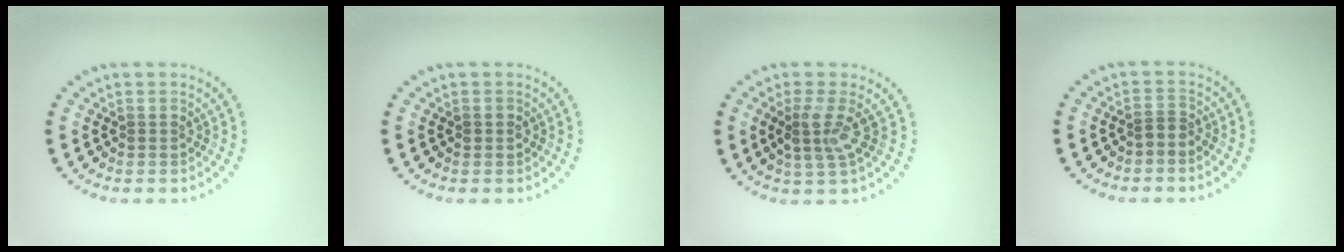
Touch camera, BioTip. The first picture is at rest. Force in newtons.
{"total": 0.8, "press": 0.8, "slide": 0.0}
{"total": 2.4, "press": 2.0, "slide": 1.4}
{"total": 1.0, "press": 0.7, "slide": 0.7}